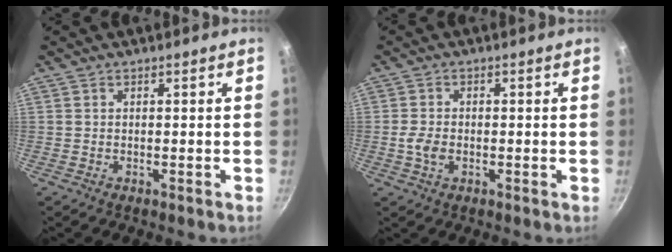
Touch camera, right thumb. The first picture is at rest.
{"total": 3.3, "force": [-0.7, 2.1, 2.5], "torque": [-0.051, 0.007, -0.015]}